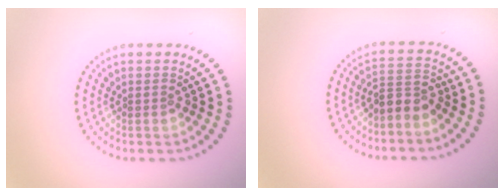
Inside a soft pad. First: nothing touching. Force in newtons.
{"total": 2.6, "press": 2.2, "slide": 1.4}